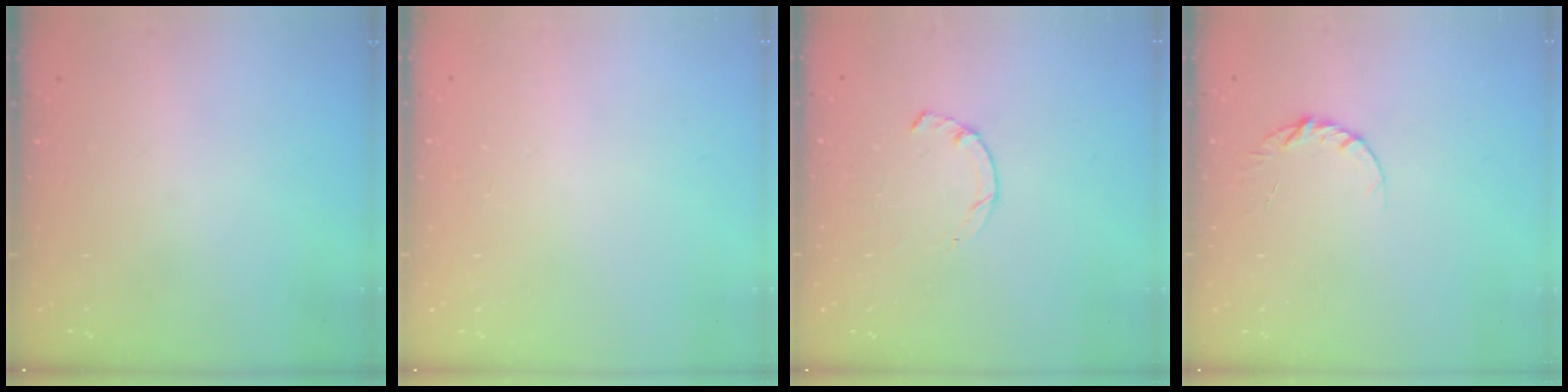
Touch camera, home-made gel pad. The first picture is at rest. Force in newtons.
{"total": 2.4, "press": 2.4, "slide": 0.2}
{"total": 1.7, "press": 1.6, "slide": 0.4}
{"total": 4.6, "press": 4.5, "slide": 0.5}